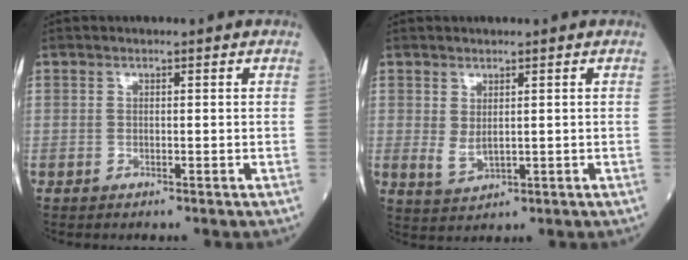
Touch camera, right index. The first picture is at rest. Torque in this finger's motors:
{"motor_torque": [0.00, -0.02, -0.12, -0.03]}